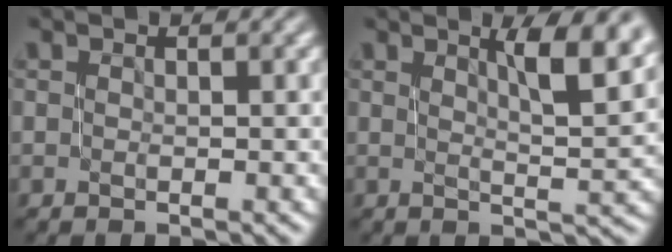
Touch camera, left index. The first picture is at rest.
{"total": 6.4, "force": [2.9, 1.6, 5.6], "torque": [-0.062, 0.003, 0.044]}